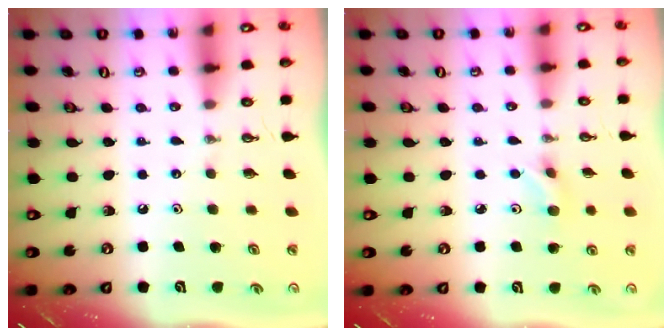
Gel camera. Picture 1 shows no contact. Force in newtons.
{"total": 3.9, "press": 3.8, "slide": 0.7}